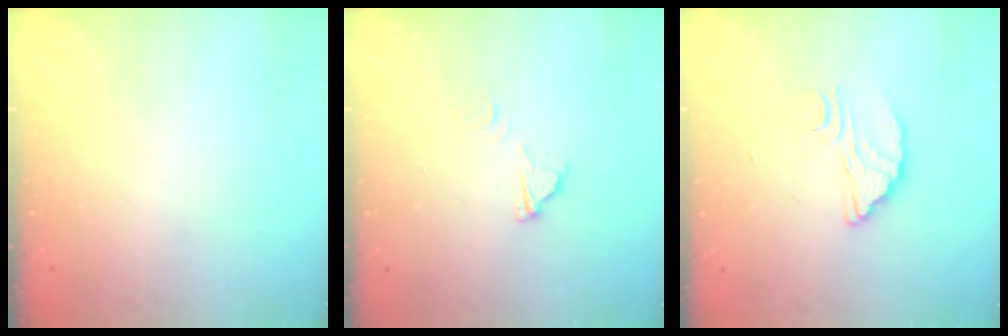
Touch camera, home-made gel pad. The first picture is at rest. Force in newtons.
{"total": 4.5, "press": 4.5, "slide": 0.4}
{"total": 4.9, "press": 4.9, "slide": 0.3}